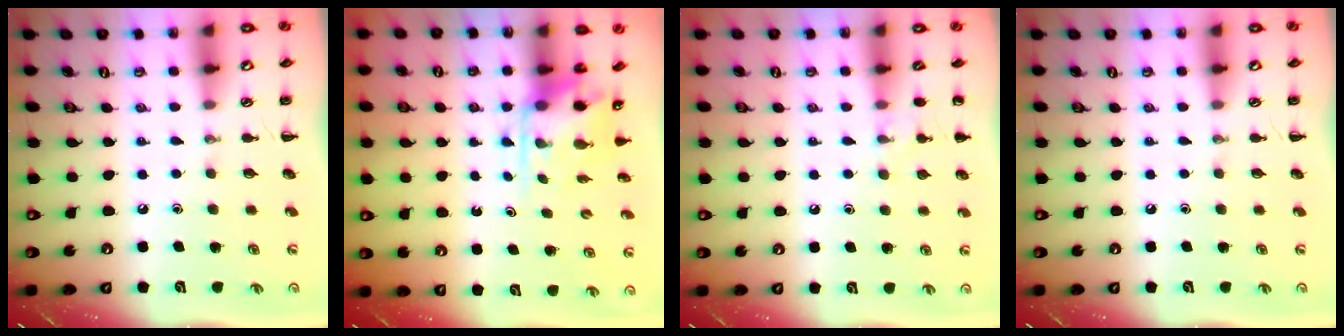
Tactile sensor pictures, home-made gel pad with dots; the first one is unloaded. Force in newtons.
{"total": 4.6, "press": 4.6, "slide": 0.5}
{"total": 7.4, "press": 7.0, "slide": 2.1}
{"total": 0.0}